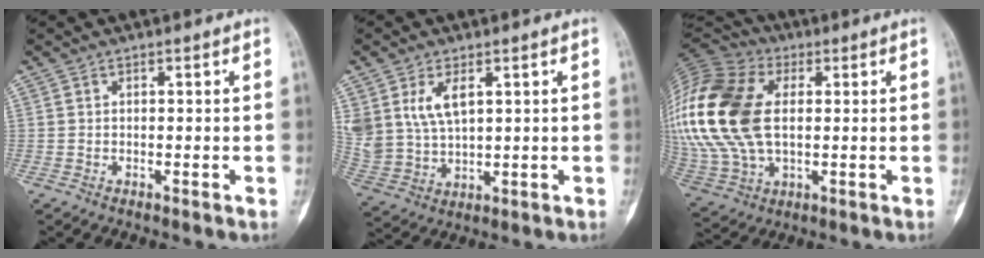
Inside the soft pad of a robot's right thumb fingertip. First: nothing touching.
{"total": 7.0, "force": [2.9, 4.3, 4.7], "torque": [-0.087, -0.011, 0.075]}
{"total": 26.8, "force": [3.2, 16.8, 20.6], "torque": [-0.476, 0.008, 0.064]}